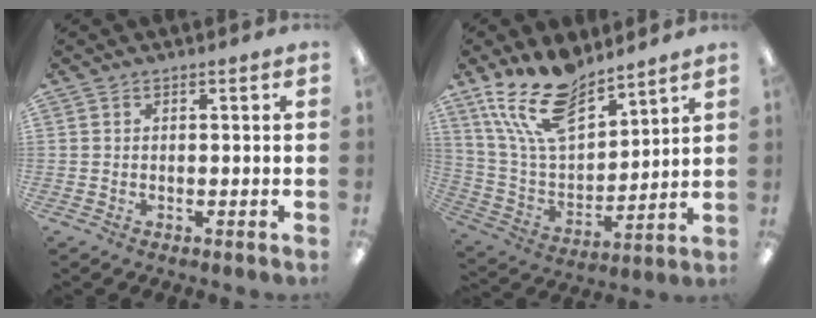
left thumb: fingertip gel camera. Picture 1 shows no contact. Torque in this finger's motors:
{"motor_torque": [0.75, 0.48, 1.43, -1.36, 0.17]}